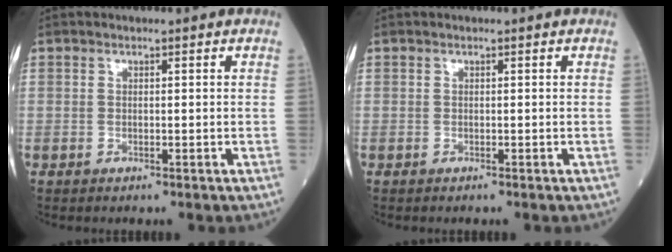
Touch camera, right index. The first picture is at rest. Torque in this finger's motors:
{"motor_torque": [0.06, 0.00, 0.04, 0.01]}